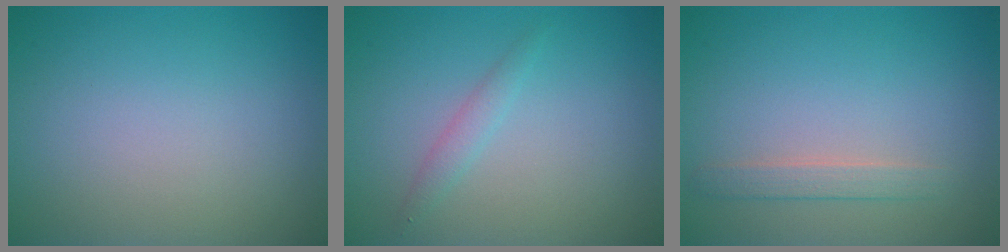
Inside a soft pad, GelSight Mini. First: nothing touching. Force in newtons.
{"total": 1.5, "press": 1.5, "slide": 0.1}
{"total": 1.5, "press": 1.5, "slide": 0.1}